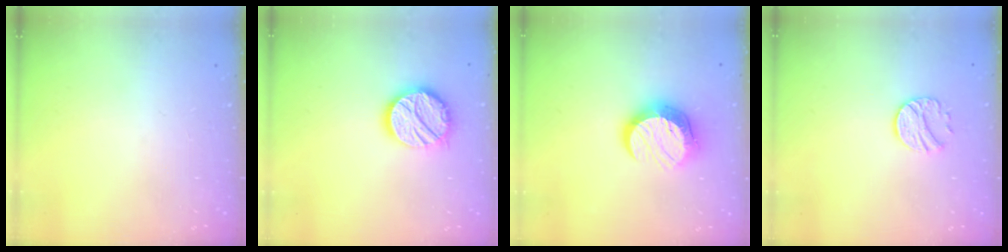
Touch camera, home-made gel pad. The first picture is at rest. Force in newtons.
{"total": 13.8, "press": 13.7, "slide": 0.8}
{"total": 11.6, "press": 11.6, "slide": 0.9}
{"total": 9.4, "press": 9.4, "slide": 0.7}